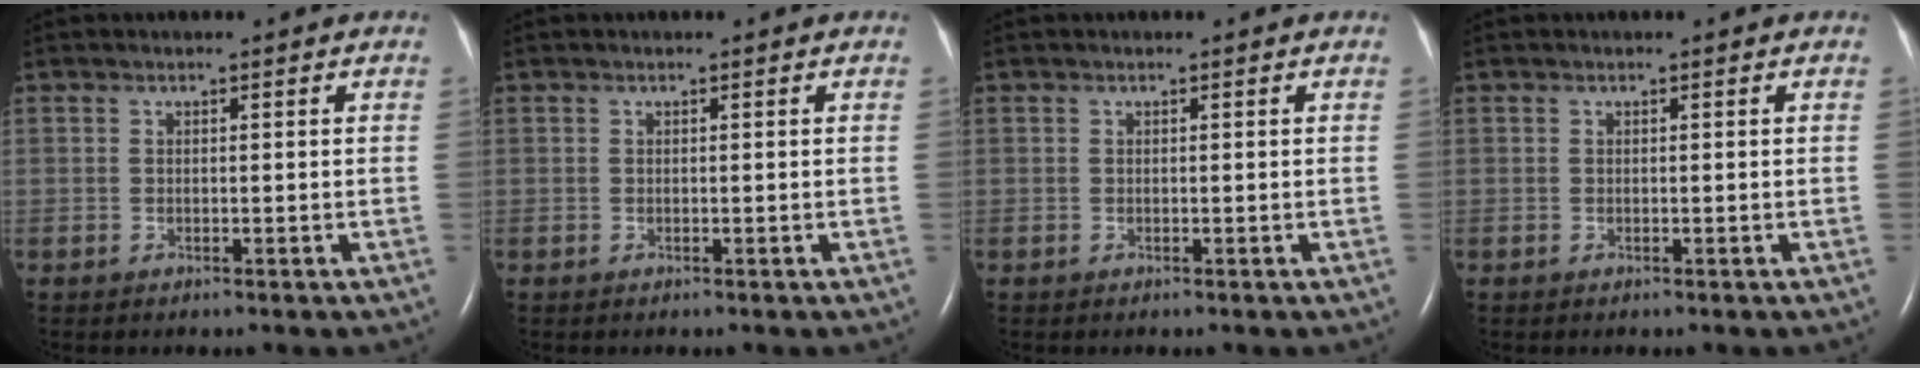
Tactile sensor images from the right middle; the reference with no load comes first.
{"total": 0.0}
{"total": 0.0}
{"total": 0.0}